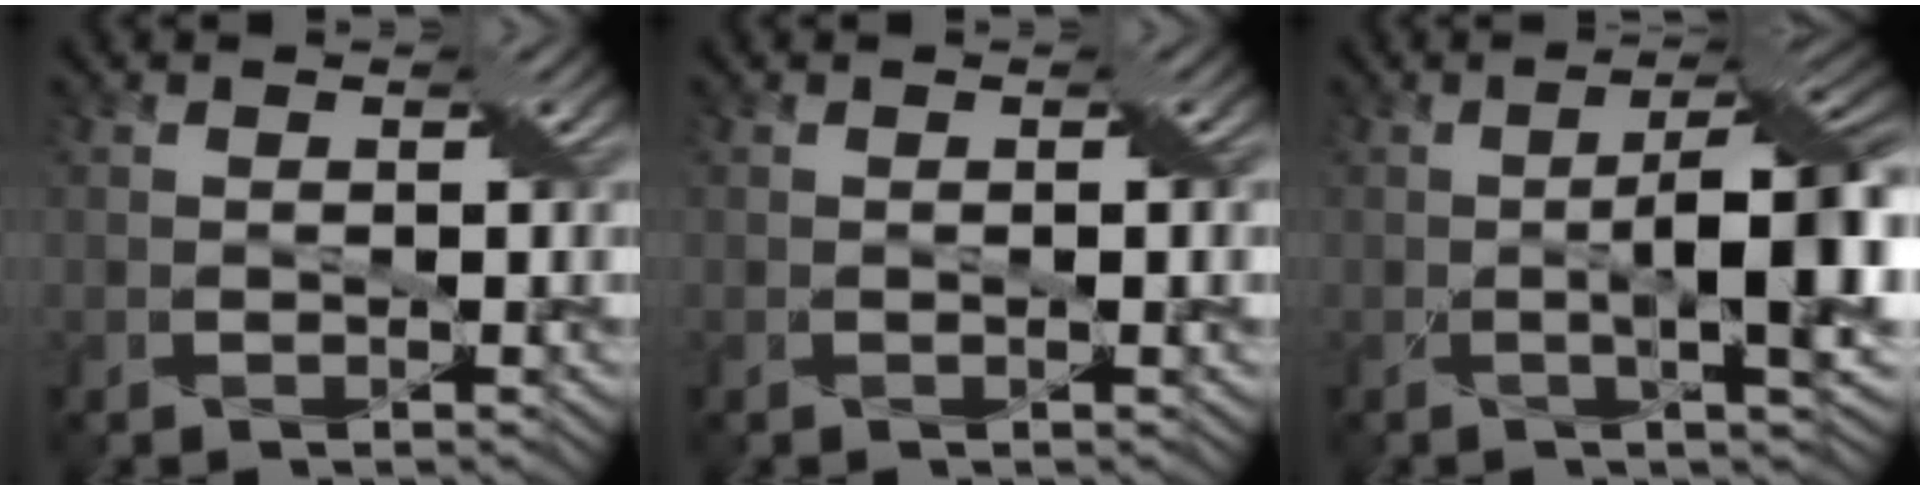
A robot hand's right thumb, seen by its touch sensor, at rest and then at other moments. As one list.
[{"total": 0.9, "force": [0.0, 0.0, 0.9], "torque": [-0.014, 0.002, 0.000]}, {"total": 10.2, "force": [-0.9, 2.5, 9.8], "torque": [-0.150, 0.008, -0.012]}]